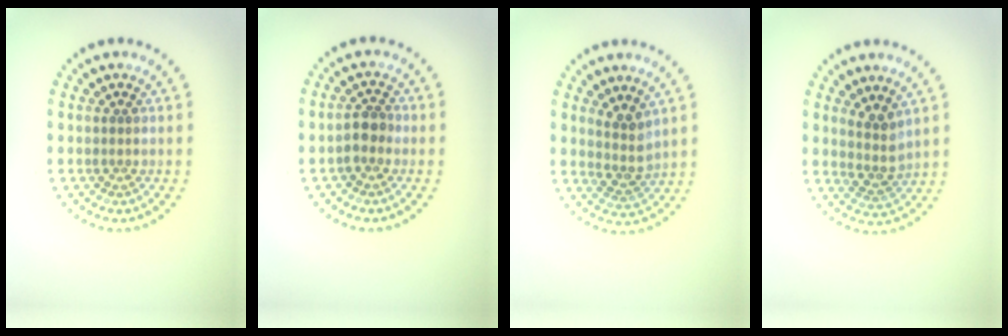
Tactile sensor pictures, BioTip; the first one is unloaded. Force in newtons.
{"total": 1.7, "press": 1.6, "slide": 0.8}
{"total": 2.3, "press": 1.9, "slide": 1.4}
{"total": 2.3, "press": 1.9, "slide": 1.4}